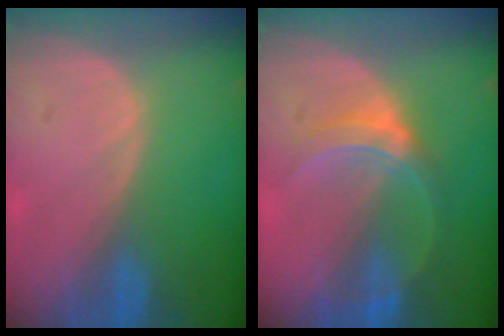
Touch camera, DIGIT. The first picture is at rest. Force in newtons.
{"total": 5.5, "press": 5.5, "slide": 0.3}